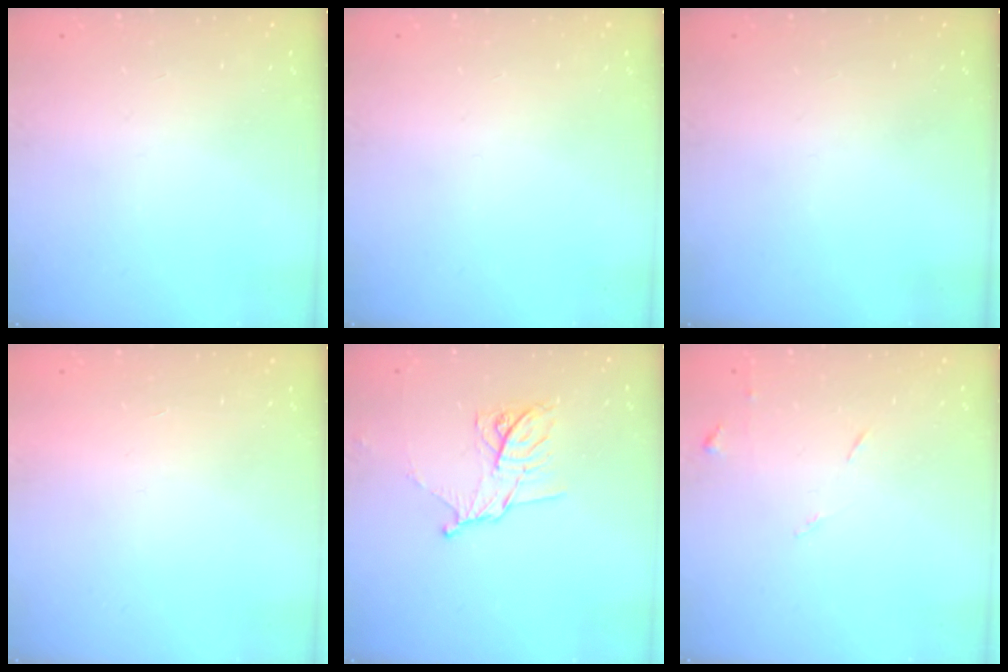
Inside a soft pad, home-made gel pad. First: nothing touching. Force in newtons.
{"total": 0.0}
{"total": 0.0}
{"total": 1.7, "press": 1.7, "slide": 0.1}
{"total": 11.3, "press": 11.3, "slide": 0.7}
{"total": 5.3, "press": 5.2, "slide": 0.7}